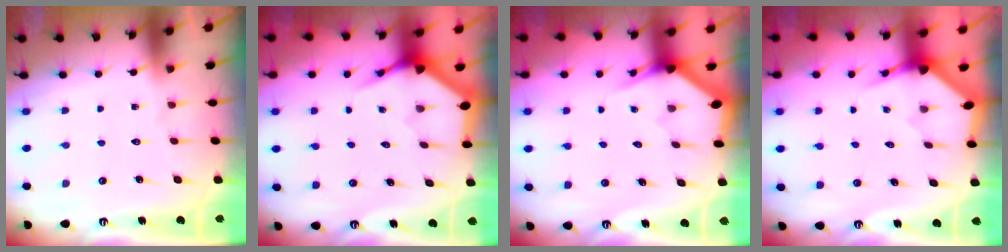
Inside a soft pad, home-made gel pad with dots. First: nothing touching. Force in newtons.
{"total": 3.6, "press": 3.6, "slide": 0.5}
{"total": 3.1, "press": 3.1, "slide": 0.0}
{"total": 3.3, "press": 3.3, "slide": 0.2}